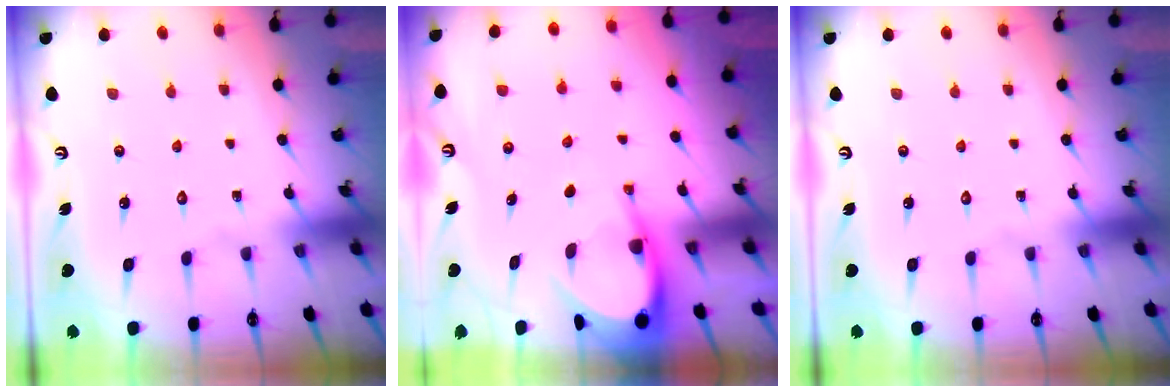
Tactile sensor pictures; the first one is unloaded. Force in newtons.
{"total": 4.8, "press": 4.8, "slide": 0.5}
{"total": 0.0}